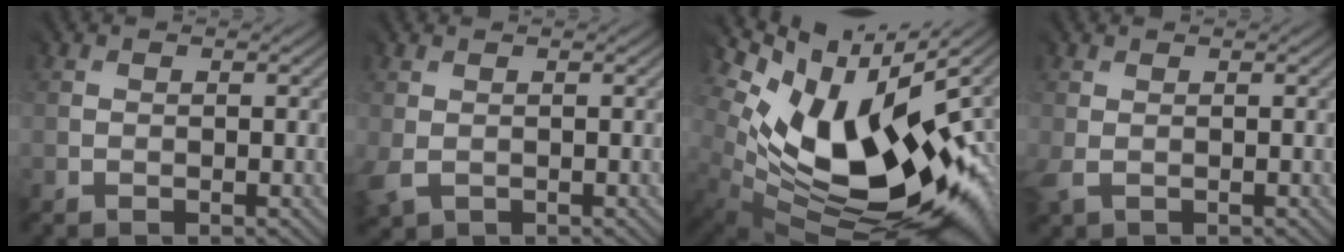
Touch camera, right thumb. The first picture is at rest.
{"total": 1.7, "force": [0.3, 1.4, 0.9], "torque": [-0.033, 0.000, 0.004]}
{"total": 14.2, "force": [0.9, 7.8, 11.8], "torque": [-0.183, -0.022, 0.026]}
{"total": 0.7, "force": [0.1, 0.1, 0.7], "torque": [-0.022, 0.007, -0.004]}